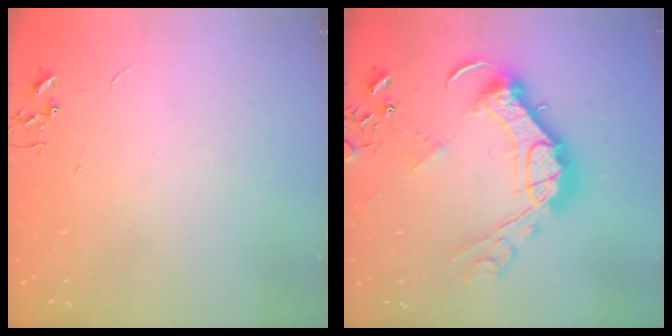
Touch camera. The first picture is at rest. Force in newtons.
{"total": 18.4, "press": 18.3, "slide": 1.6}